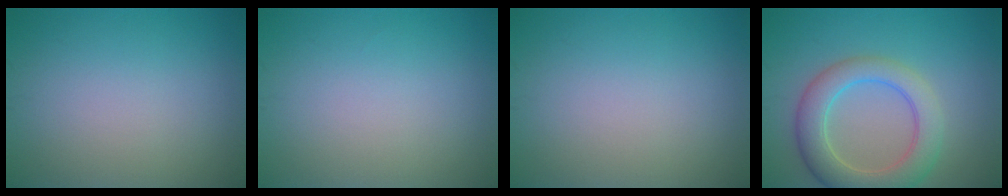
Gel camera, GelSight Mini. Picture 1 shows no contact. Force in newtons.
{"total": 0.0}
{"total": 0.0}
{"total": 6.0, "press": 6.0, "slide": 0.3}